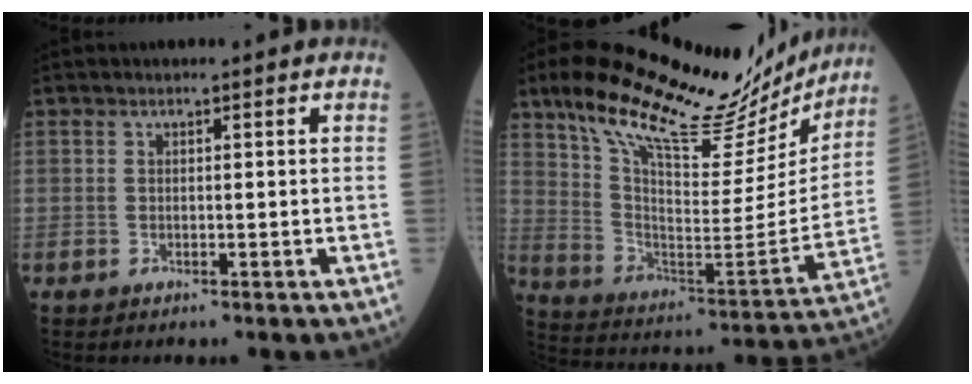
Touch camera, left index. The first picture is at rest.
{"total": 27.8, "force": [22.7, 7.6, 14.2], "torque": [-0.231, -0.002, 0.329]}